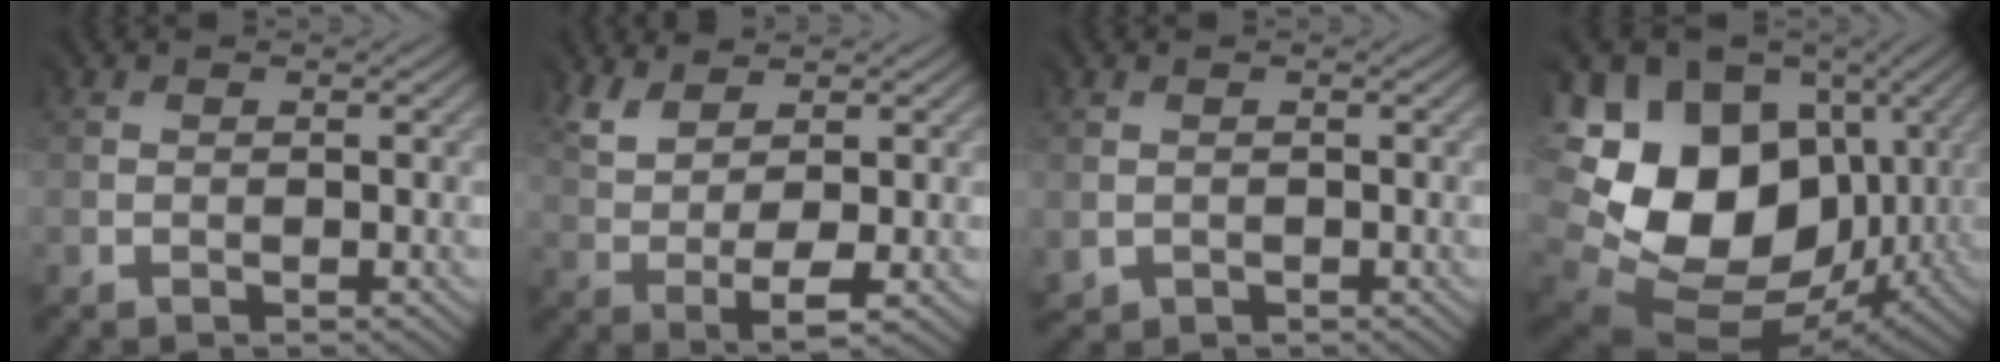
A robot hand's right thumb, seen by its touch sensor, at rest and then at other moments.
{"total": 5.0, "force": [2.4, 1.6, 4.0], "torque": [-0.090, -0.003, 0.051]}
{"total": 1.0, "force": [-0.1, 1.0, -0.3], "torque": [0.000, -0.004, -0.001]}
{"total": 18.1, "force": [2.2, 14.3, 10.8], "torque": [-0.245, -0.026, 0.078]}